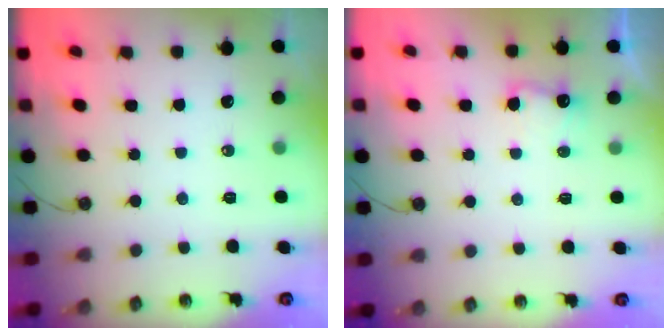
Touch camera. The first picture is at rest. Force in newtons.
{"total": 7.1, "press": 7.0, "slide": 1.2}